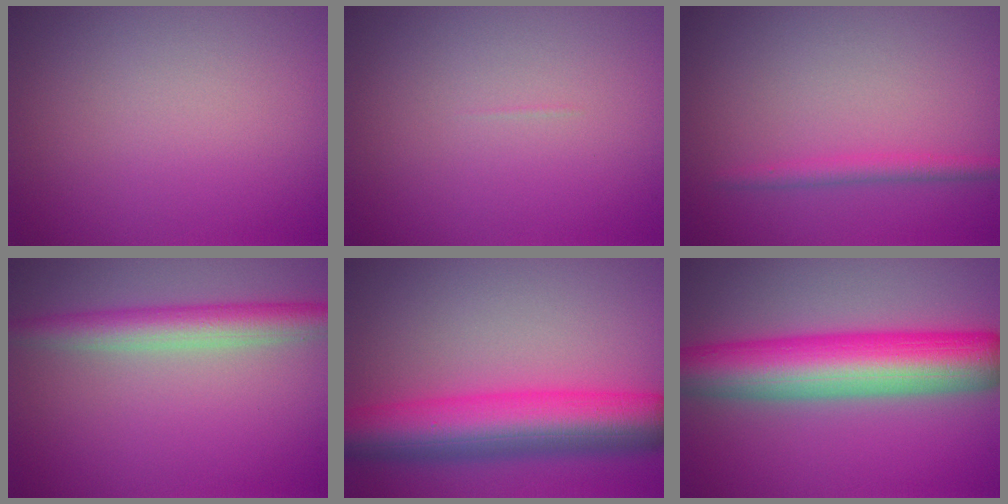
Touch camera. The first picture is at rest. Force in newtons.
{"total": 0.0}
{"total": 1.6, "press": 1.6, "slide": 0.1}
{"total": 4.1, "press": 4.1, "slide": 0.1}
{"total": 8.7, "press": 8.7, "slide": 0.2}
{"total": 10.1, "press": 10.1, "slide": 0.3}